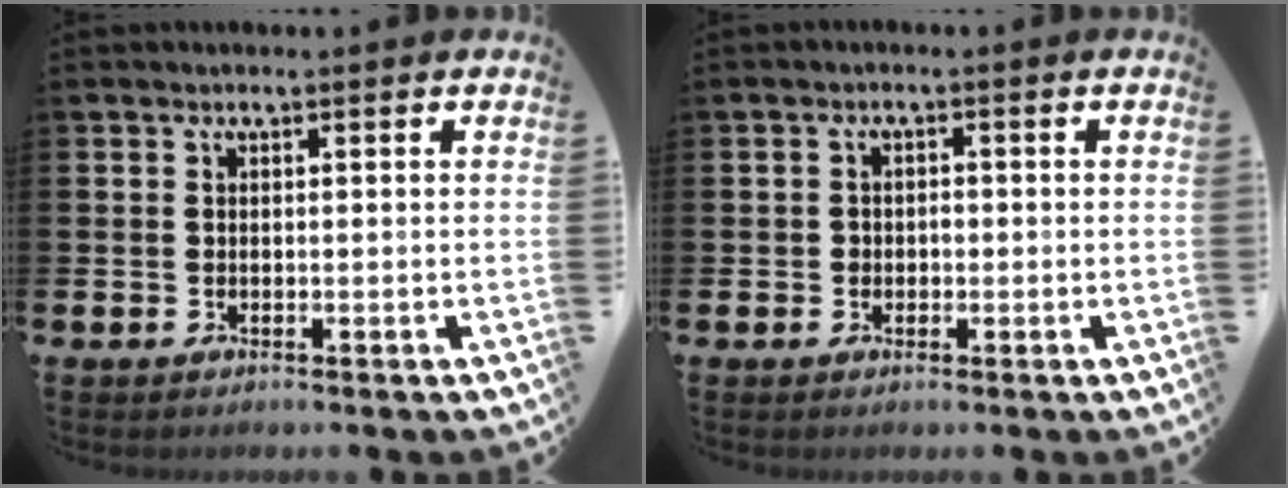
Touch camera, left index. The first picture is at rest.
{"total": 1.3, "force": [-0.2, 1.1, 0.5], "torque": [-0.011, 0.007, -0.006]}